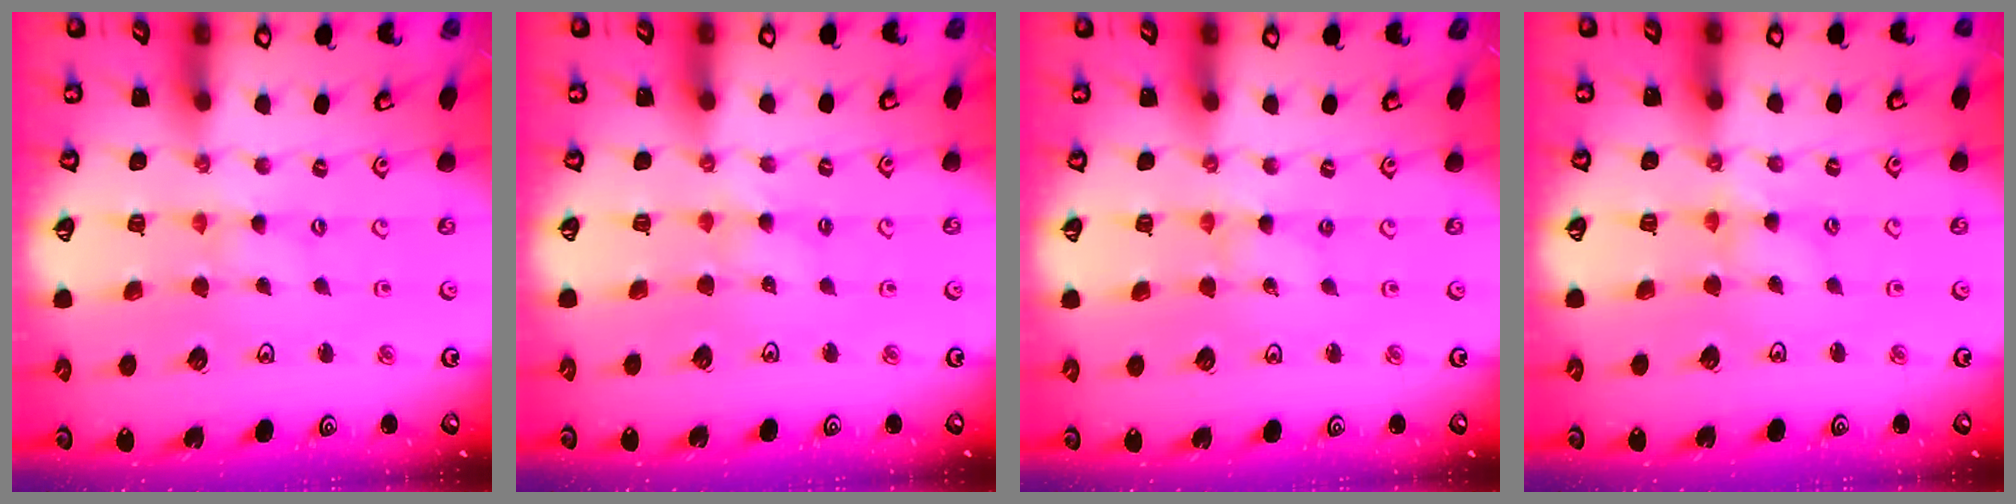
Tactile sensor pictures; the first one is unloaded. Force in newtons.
{"total": 2.2, "press": 2.1, "slide": 0.4}
{"total": 1.3, "press": 1.3, "slide": 0.1}
{"total": 2.9, "press": 2.9, "slide": 0.4}